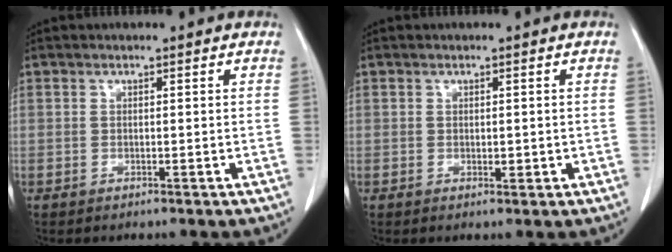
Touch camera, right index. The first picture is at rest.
{"total": 1.2, "force": [-0.1, 0.7, 0.9], "torque": [-0.011, -0.002, 0.001]}